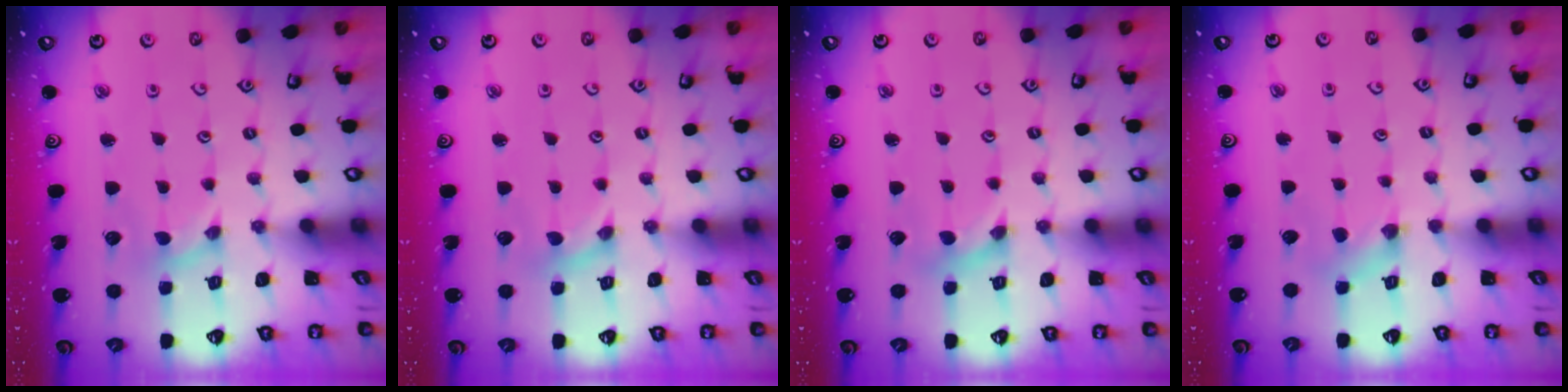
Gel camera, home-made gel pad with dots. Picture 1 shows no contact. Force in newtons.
{"total": 0.0}
{"total": 1.1, "press": 1.1, "slide": 0.2}
{"total": 3.3, "press": 3.3, "slide": 0.4}